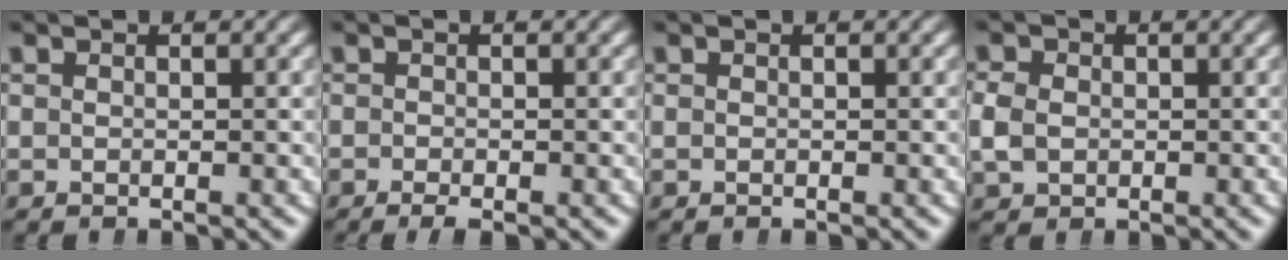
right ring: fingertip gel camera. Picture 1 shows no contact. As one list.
[{"total": 1.5, "force": [-0.9, 0.3, 1.1], "torque": [-0.014, 0.003, -0.017]}, {"total": 0.0}, {"total": 2.1, "force": [-0.3, 1.8, 1.1], "torque": [-0.031, -0.006, 0.003]}]